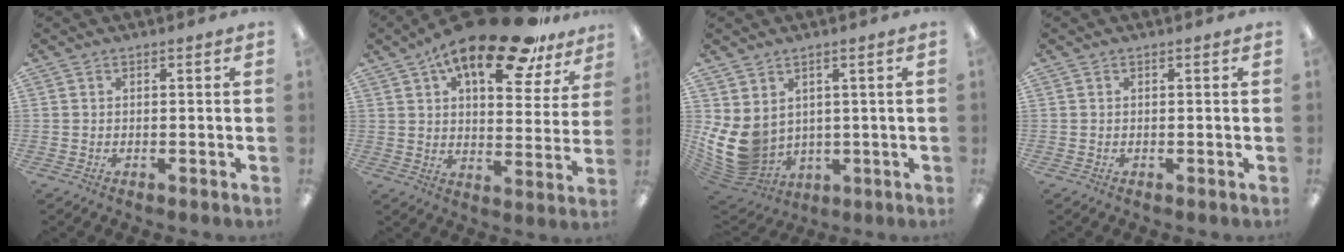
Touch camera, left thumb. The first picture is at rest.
{"total": 19.8, "force": [13.2, 7.0, 13.0], "torque": [-0.200, -0.072, 0.217]}
{"total": 10.5, "force": [1.3, 8.5, 6.1], "torque": [-0.161, -0.026, 0.033]}
{"total": 0.0}